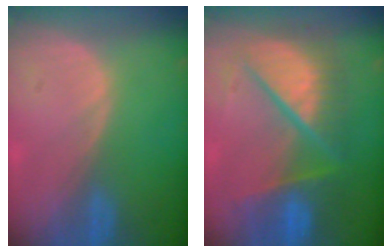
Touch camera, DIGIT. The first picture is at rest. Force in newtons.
{"total": 10.7, "press": 10.6, "slide": 1.4}